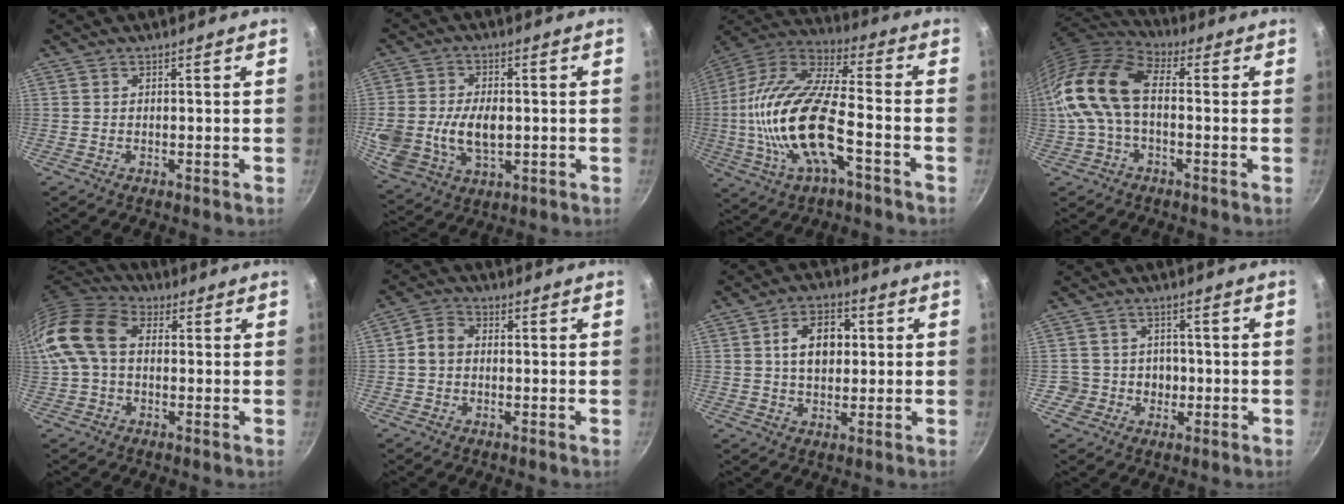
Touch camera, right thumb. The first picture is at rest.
{"total": 14.5, "force": [-0.5, 9.7, 10.8], "torque": [-0.219, -0.001, -0.004]}
{"total": 22.2, "force": [-5.4, 8.8, 19.7], "torque": [-0.388, 0.033, -0.116]}
{"total": 18.0, "force": [-0.3, 10.7, 14.4], "torque": [-0.295, 0.031, -0.024]}
{"total": 14.1, "force": [1.4, 9.7, 10.1], "torque": [-0.187, 0.030, 0.006]}
{"total": 4.7, "force": [-0.1, 3.8, 2.7], "torque": [-0.038, 0.014, -0.015]}
{"total": 9.5, "force": [1.5, 6.6, 6.7], "torque": [-0.078, 0.010, 0.018]}
{"total": 5.4, "force": [-1.0, 5.2, 0.9], "torque": [0.022, 0.020, -0.016]}